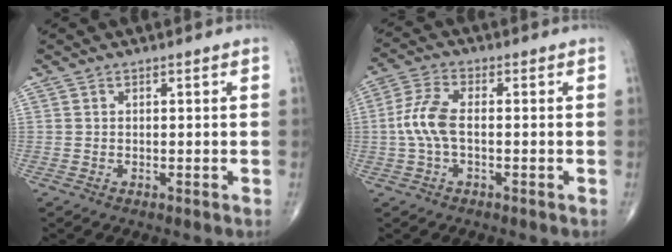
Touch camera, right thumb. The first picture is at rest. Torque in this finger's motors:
{"motor_torque": [-0.28, 0.23, 1.03, 0.09, 0.10]}